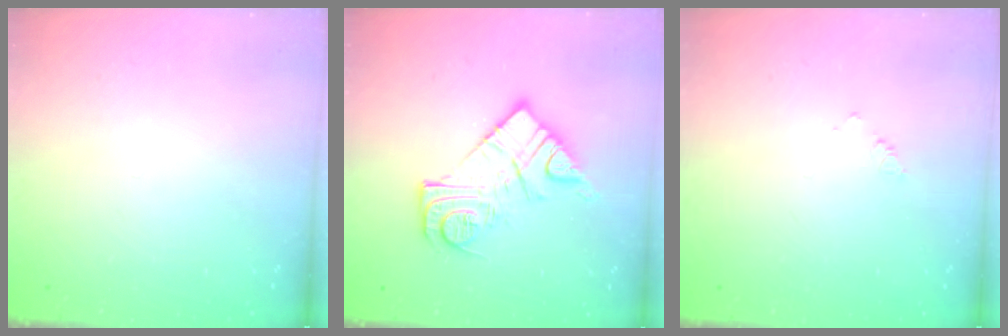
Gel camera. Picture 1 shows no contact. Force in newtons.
{"total": 14.0, "press": 13.9, "slide": 0.8}
{"total": 1.7, "press": 1.6, "slide": 0.3}